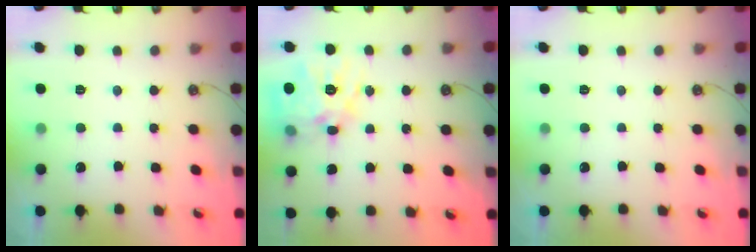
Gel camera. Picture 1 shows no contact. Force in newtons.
{"total": 18.0, "press": 17.9, "slide": 1.7}
{"total": 0.0}